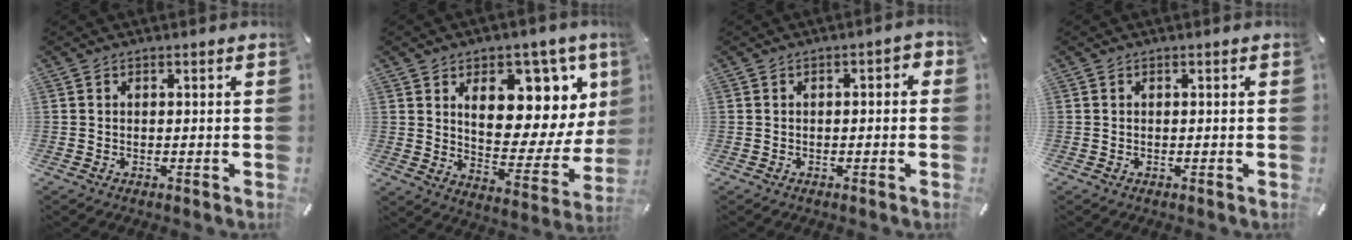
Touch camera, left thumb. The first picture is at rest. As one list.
[{"total": 16.2, "force": [8.5, 9.2, 10.2], "torque": [-0.129, -0.084, 0.145]}, {"total": 2.1, "force": [-0.8, 1.0, 1.6], "torque": [-0.027, 0.008, -0.016]}, {"total": 0.0}]